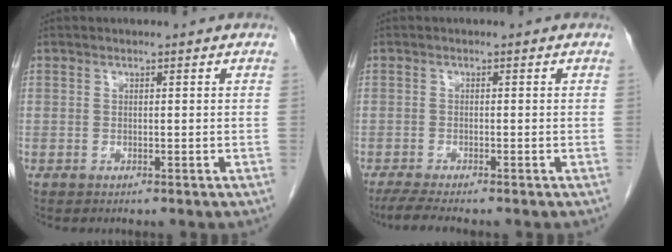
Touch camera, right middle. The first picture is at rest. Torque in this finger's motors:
{"motor_torque": [0.18, -0.13, -0.01, 0.01]}